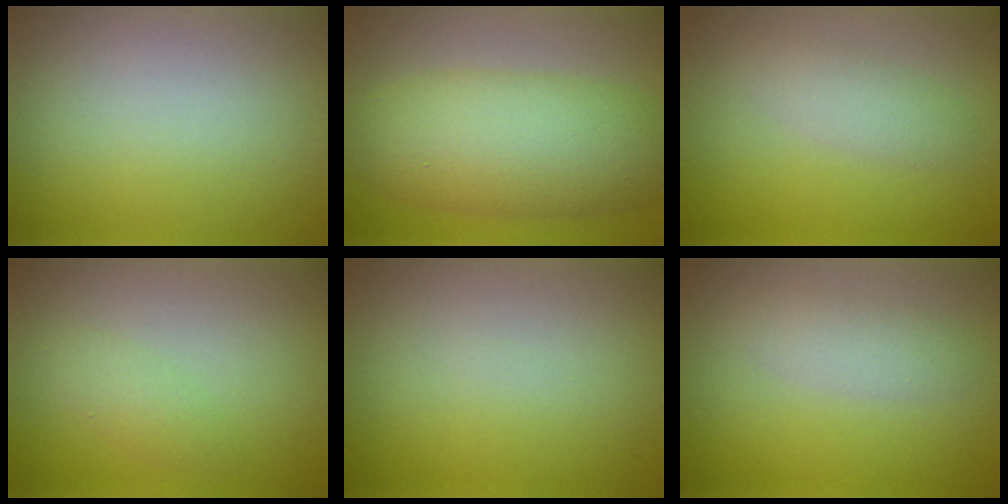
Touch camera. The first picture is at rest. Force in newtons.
{"total": 8.2, "press": 8.2, "slide": 0.3}
{"total": 2.1, "press": 2.1, "slide": 0.1}
{"total": 1.4, "press": 1.4, "slide": 0.0}
{"total": 0.0}
{"total": 2.2, "press": 2.2, "slide": 0.1}